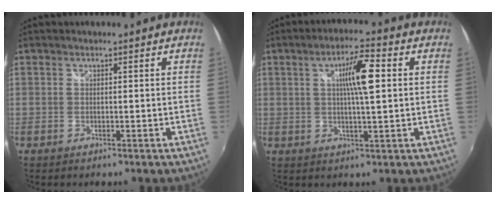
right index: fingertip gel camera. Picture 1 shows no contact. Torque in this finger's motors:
{"motor_torque": [0.56, 0.13, 0.24, 0.11]}